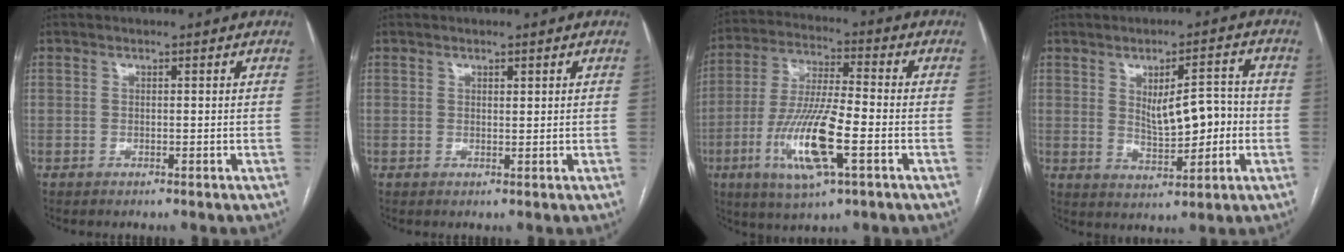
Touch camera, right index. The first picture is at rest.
{"total": 0.7, "force": [0.4, 0.3, 0.5], "torque": [-0.007, -0.003, 0.006]}
{"total": 14.2, "force": [-4.7, 2.1, 13.2], "torque": [-0.269, -0.015, -0.084]}
{"total": 7.9, "force": [0.0, 2.9, 7.4], "torque": [-0.115, 0.011, 0.012]}